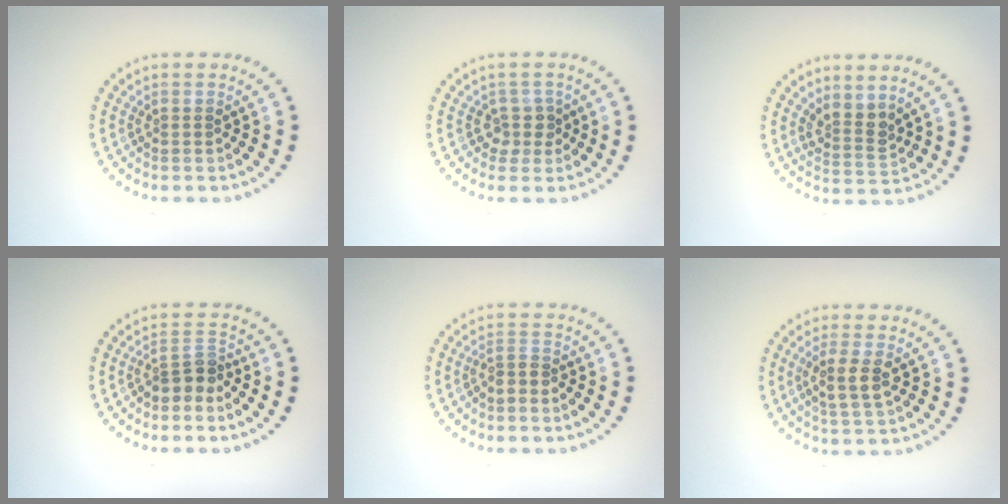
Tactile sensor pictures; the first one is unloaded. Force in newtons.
{"total": 1.9, "press": 1.4, "slide": 1.3}
{"total": 2.4, "press": 1.9, "slide": 1.6}
{"total": 2.4, "press": 1.8, "slide": 1.6}
{"total": 1.2, "press": 0.7, "slide": 1.0}
{"total": 2.6, "press": 2.5, "slide": 0.9}